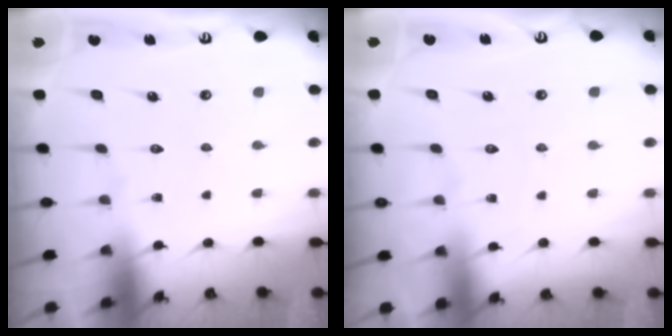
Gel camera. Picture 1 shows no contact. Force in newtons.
{"total": 2.3, "press": 2.3, "slide": 0.3}